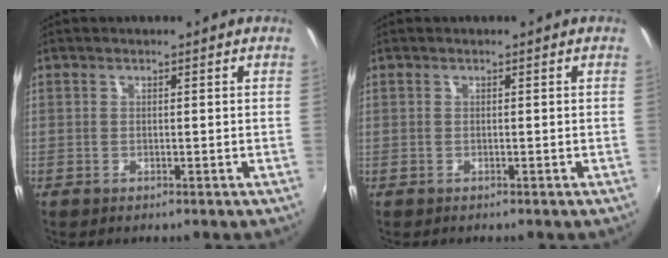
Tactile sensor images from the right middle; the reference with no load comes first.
{"total": 0.0}